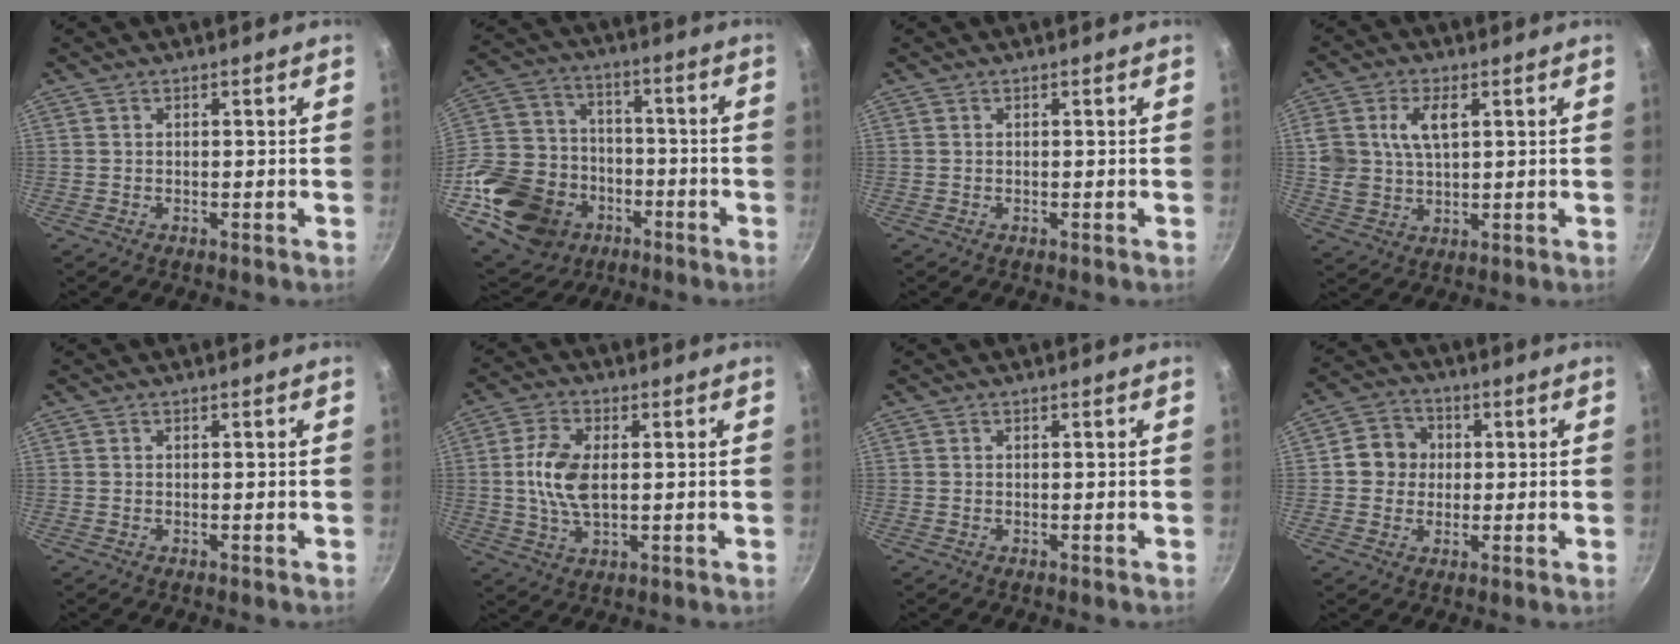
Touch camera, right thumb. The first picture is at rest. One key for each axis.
{"total": 22.7, "fx": -8.9, "fy": 17.6, "fz": 11.2, "tx": -0.232, "ty": 0.051, "tz": -0.149}
{"total": 0.0}
{"total": 8.3, "fx": 2.4, "fy": 4.9, "fz": 6.2, "tx": -0.115, "ty": -0.001, "tz": 0.054}
{"total": 0.0}
{"total": 9.0, "fx": 0.6, "fy": 4.8, "fz": 7.6, "tx": -0.162, "ty": -0.001, "tz": 0.015}
{"total": 0.0}
{"total": 7.3, "fx": 0.4, "fy": 6.7, "fz": 2.9, "tx": -0.018, "ty": 0.012, "tz": -0.004}